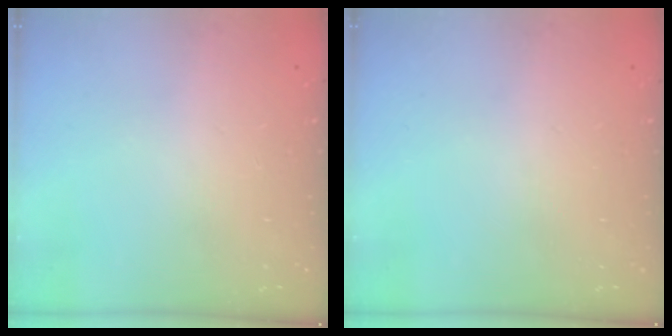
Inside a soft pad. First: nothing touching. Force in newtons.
{"total": 0.0}